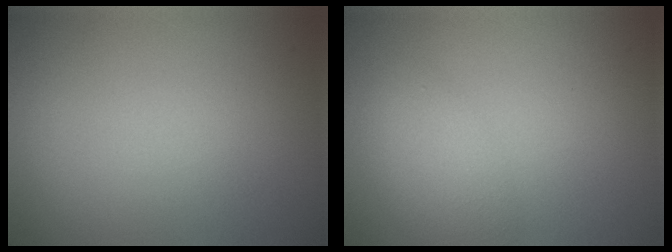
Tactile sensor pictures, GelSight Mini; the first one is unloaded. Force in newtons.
{"total": 2.9, "press": 2.9, "slide": 0.1}